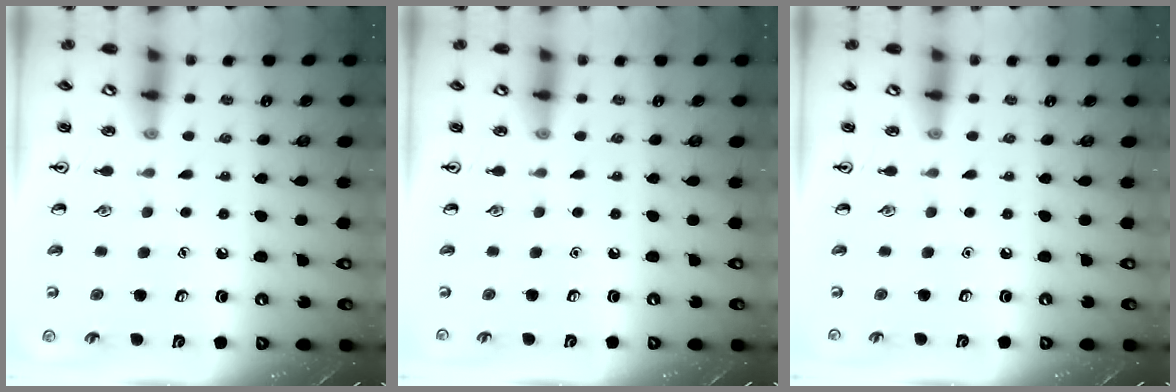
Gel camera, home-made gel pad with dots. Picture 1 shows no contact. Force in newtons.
{"total": 0.0}
{"total": 0.0}